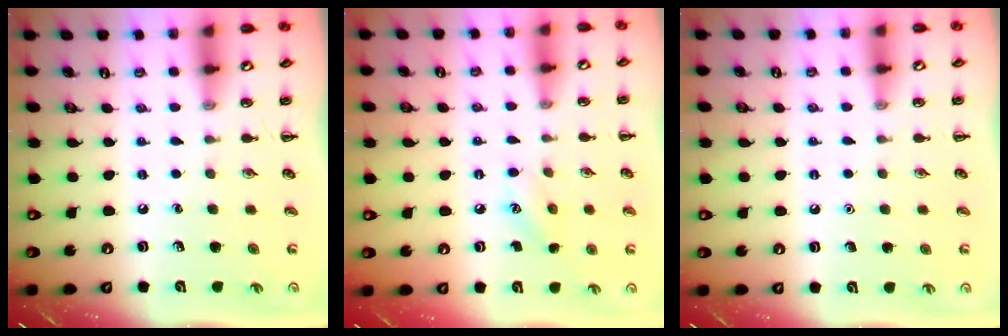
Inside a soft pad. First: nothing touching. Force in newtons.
{"total": 6.7, "press": 6.4, "slide": 1.8}
{"total": 1.5, "press": 1.5, "slide": 0.2}